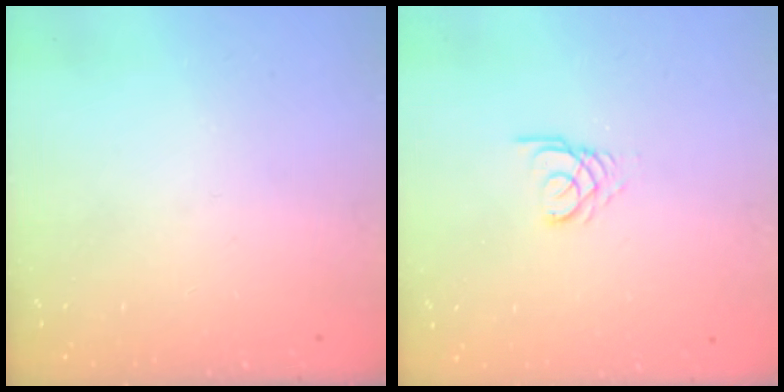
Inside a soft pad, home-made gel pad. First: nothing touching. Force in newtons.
{"total": 2.7, "press": 2.7, "slide": 0.3}